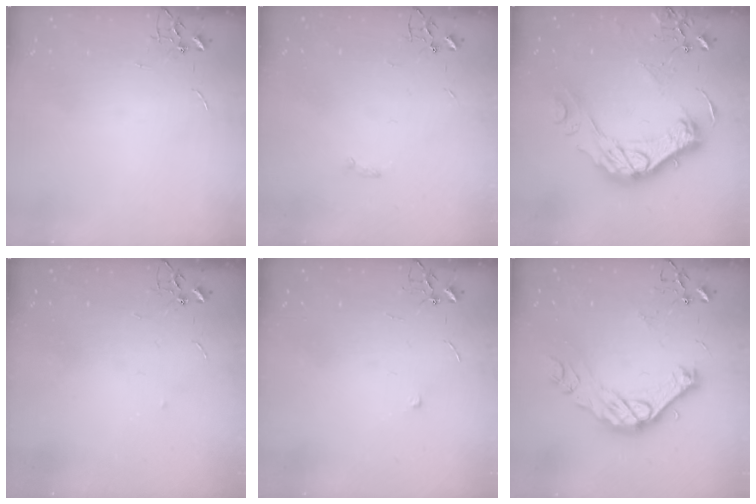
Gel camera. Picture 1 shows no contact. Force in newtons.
{"total": 1.1, "press": 1.0, "slide": 0.3}
{"total": 18.4, "press": 18.3, "slide": 1.2}
{"total": 2.7, "press": 2.7, "slide": 0.4}
{"total": 3.8, "press": 3.8, "slide": 0.6}
{"total": 15.5, "press": 15.5, "slide": 1.5}